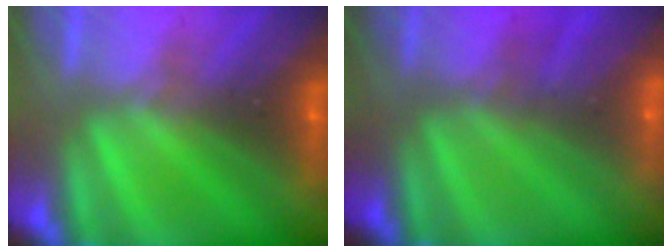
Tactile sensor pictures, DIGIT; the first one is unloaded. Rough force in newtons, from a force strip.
{"total": 1.9}